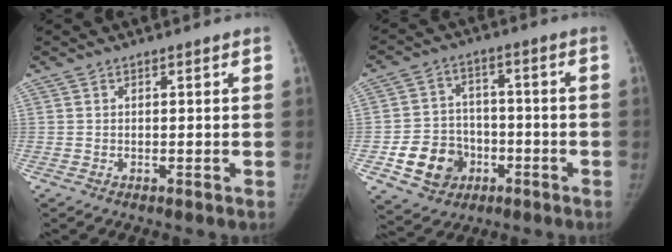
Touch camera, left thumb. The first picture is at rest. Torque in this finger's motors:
{"motor_torque": [-0.48, 1.98, 0.26, -0.25, 0.04]}